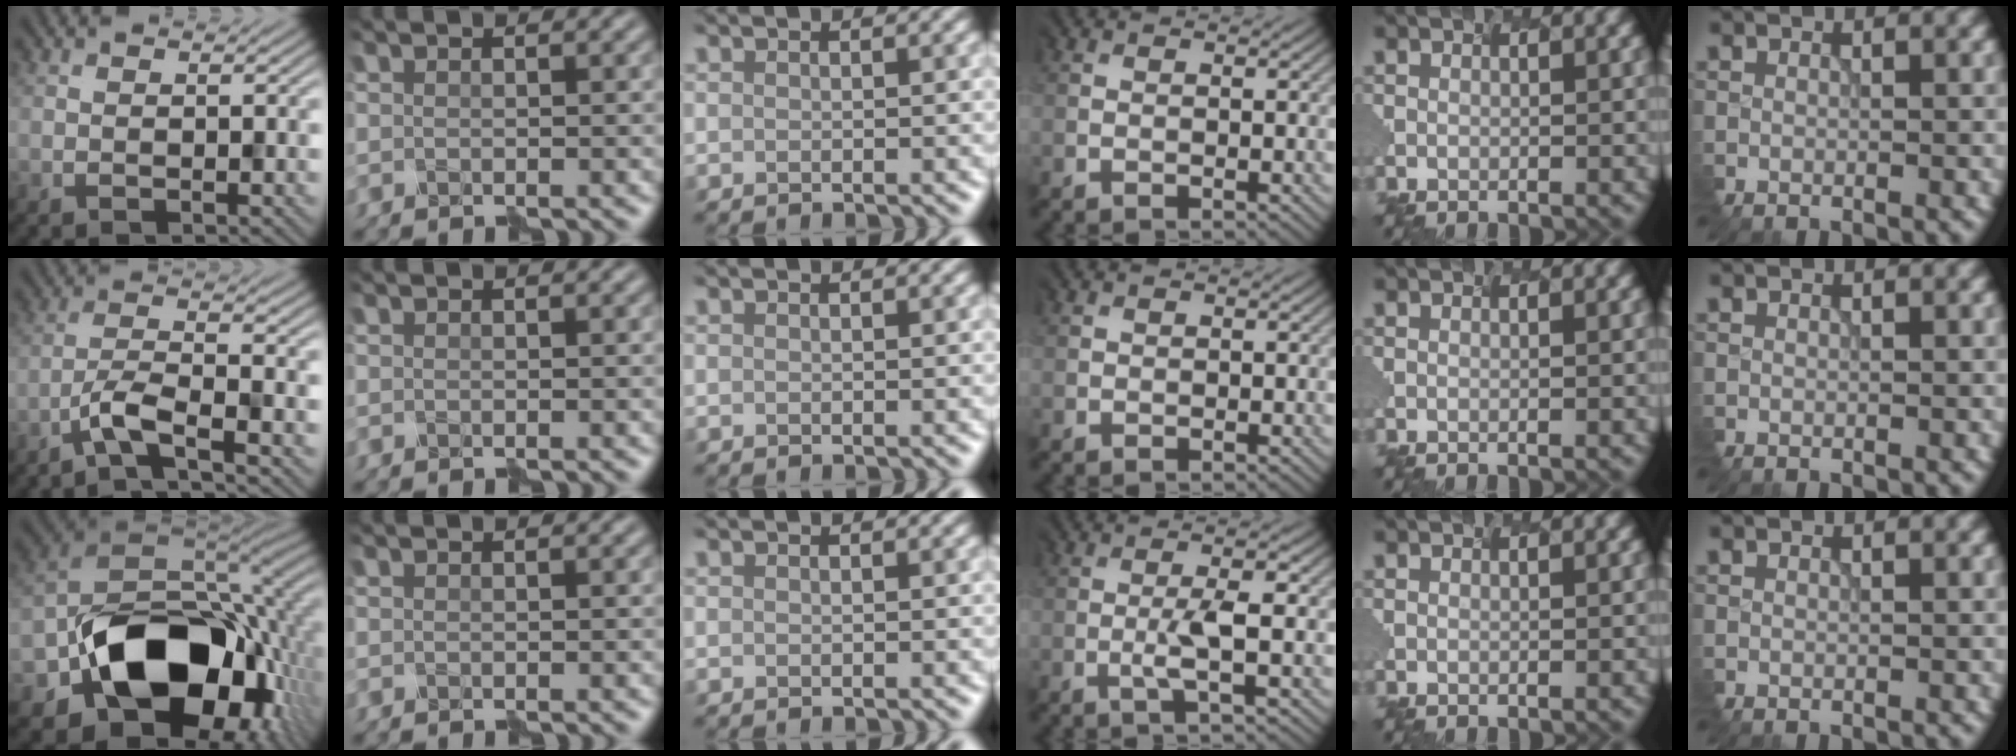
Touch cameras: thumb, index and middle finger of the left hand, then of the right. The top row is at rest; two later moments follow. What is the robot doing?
{"motion": "disassemble", "object": "velcro strap"}